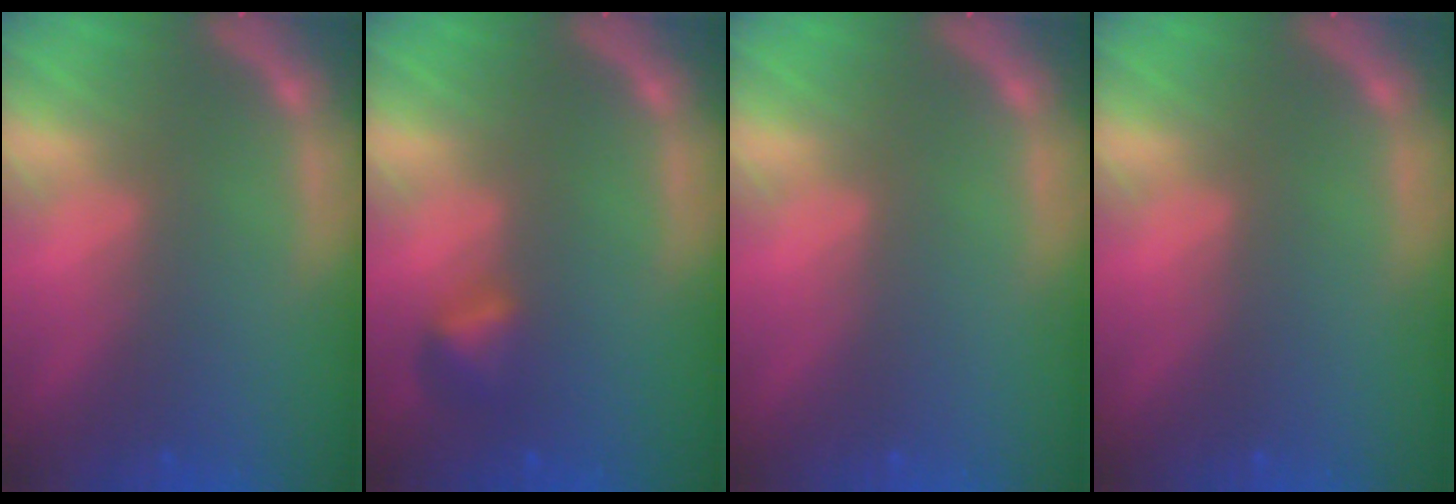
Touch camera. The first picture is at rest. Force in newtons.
{"total": 1.9}
{"total": 0.0}
{"total": 0.0}